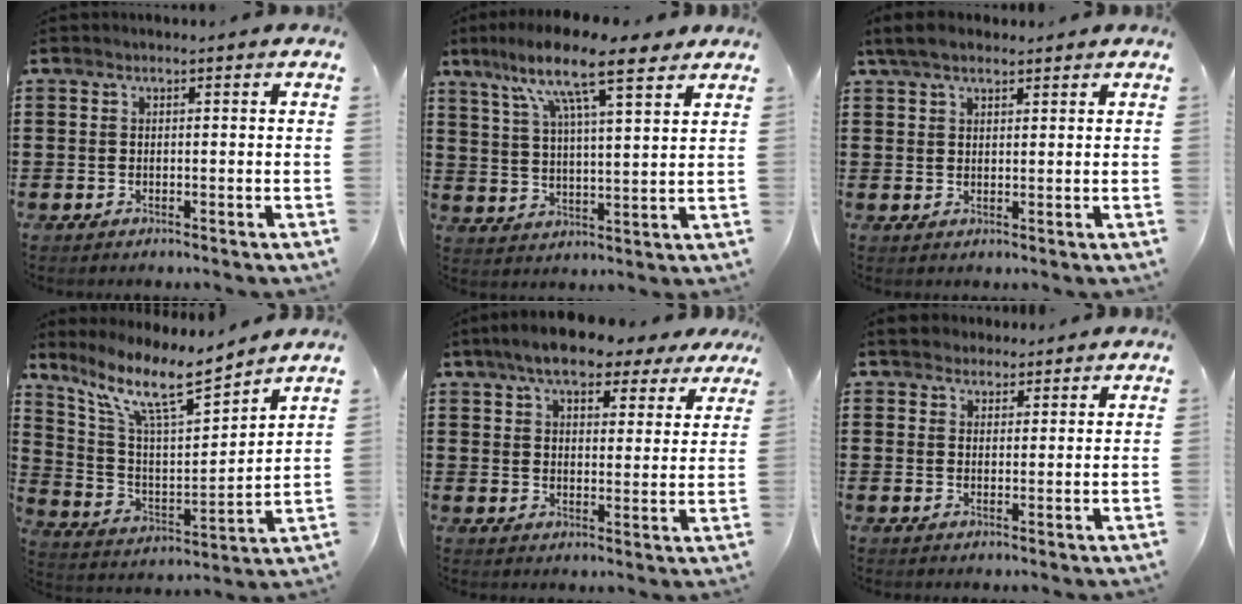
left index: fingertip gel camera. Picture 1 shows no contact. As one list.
[{"total": 11.8, "force": [8.4, 2.4, 7.9], "torque": [-0.161, -0.025, 0.141]}, {"total": 3.9, "force": [2.9, 1.5, 2.2], "torque": [-0.049, 0.004, 0.054]}, {"total": 11.2, "force": [8.3, 2.2, 7.3], "torque": [-0.162, -0.043, 0.139]}, {"total": 7.8, "force": [6.4, 2.3, 3.7], "torque": [-0.088, -0.008, 0.118]}, {"total": 3.0, "force": [2.7, 1.4, 0.1], "torque": [-0.013, 0.003, 0.051]}]